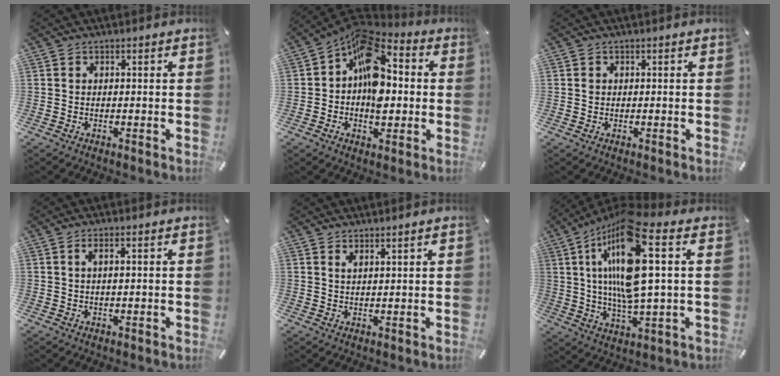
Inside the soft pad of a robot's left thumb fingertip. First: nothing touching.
{"total": 14.8, "force": [0.8, 10.1, 10.8], "torque": [-0.176, -0.018, 0.014]}
{"total": 0.7, "force": [0.1, 0.6, 0.2], "torque": [-0.003, 0.004, 0.000]}
{"total": 2.3, "force": [0.6, 0.5, 2.1], "torque": [-0.042, 0.001, 0.009]}
{"total": 1.9, "force": [1.7, -0.3, 0.8], "torque": [-0.016, -0.006, 0.032]}
{"total": 20.4, "force": [5.6, 5.4, 18.8], "torque": [-0.380, -0.020, 0.077]}